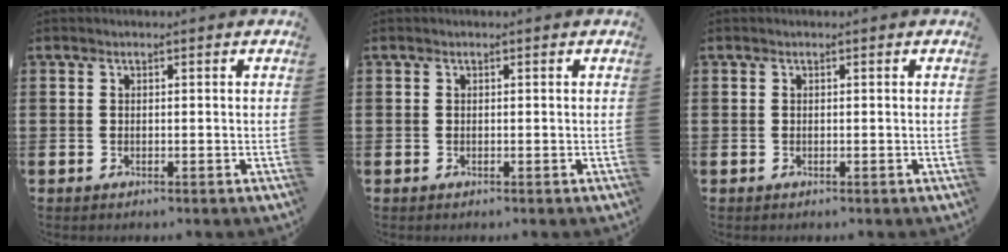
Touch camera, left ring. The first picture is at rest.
{"total": 0.0}
{"total": 0.0}